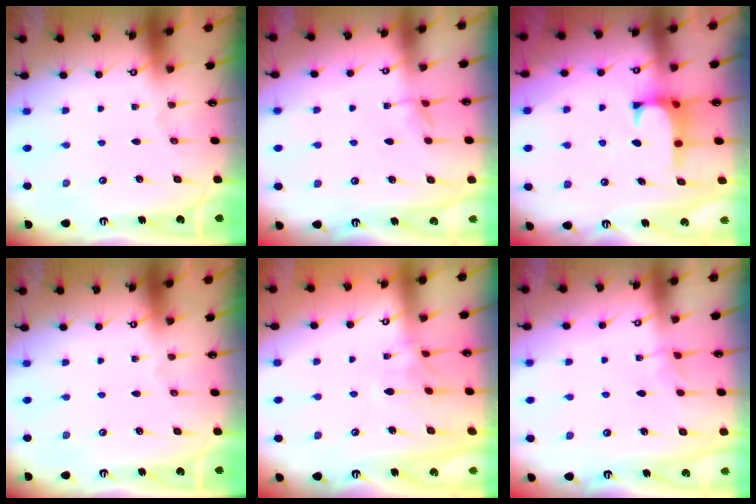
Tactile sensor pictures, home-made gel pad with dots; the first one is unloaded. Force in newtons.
{"total": 3.5, "press": 3.5, "slide": 0.4}
{"total": 0.8, "press": 0.1, "slide": 0.8}
{"total": 0.0}
{"total": 1.6, "press": 1.3, "slide": 0.9}
{"total": 2.7, "press": 2.7, "slide": 0.2}